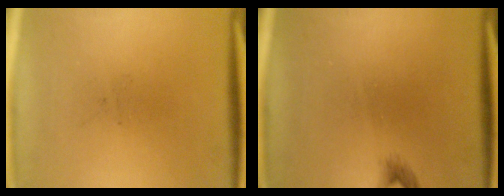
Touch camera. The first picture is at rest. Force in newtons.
{"total": 0.9}